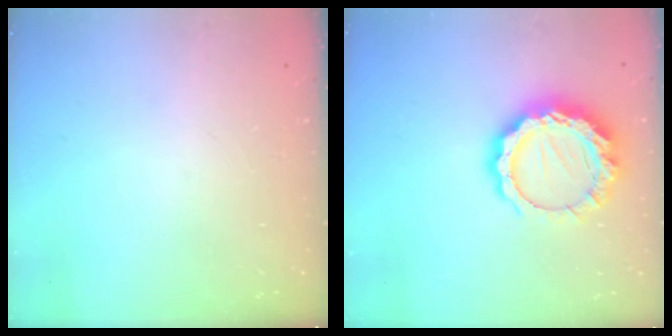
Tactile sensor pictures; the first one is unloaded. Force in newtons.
{"total": 15.0, "press": 14.9, "slide": 1.2}